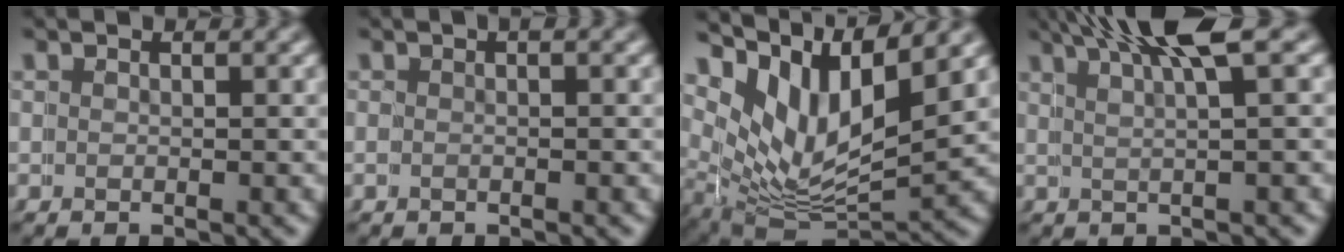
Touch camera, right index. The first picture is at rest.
{"total": 0.8, "force": [-0.1, 0.0, 0.8], "torque": [-0.009, 0.005, -0.007]}
{"total": 10.9, "force": [3.8, 7.8, 6.5], "torque": [-0.133, -0.012, 0.061]}
{"total": 5.9, "force": [3.9, 0.5, 4.4], "torque": [-0.061, 0.018, 0.064]}